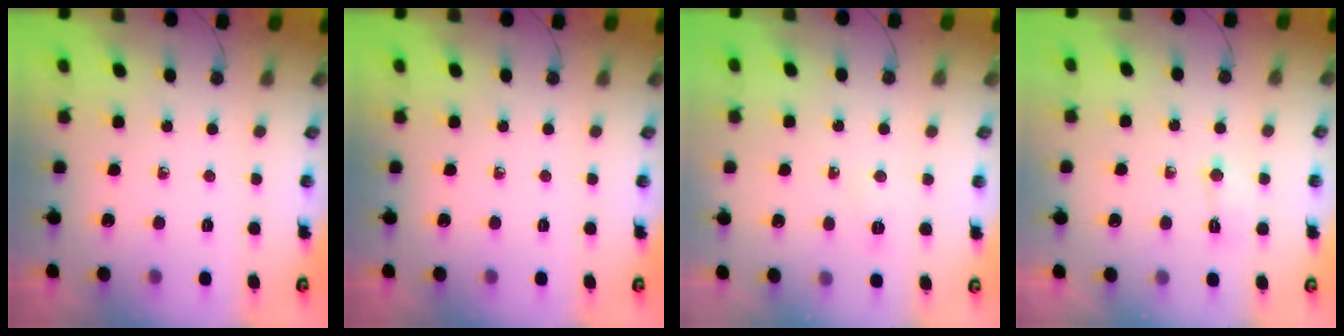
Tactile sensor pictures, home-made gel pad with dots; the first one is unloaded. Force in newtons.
{"total": 0.0}
{"total": 4.9, "press": 4.7, "slide": 1.4}
{"total": 3.6, "press": 3.6, "slide": 0.5}